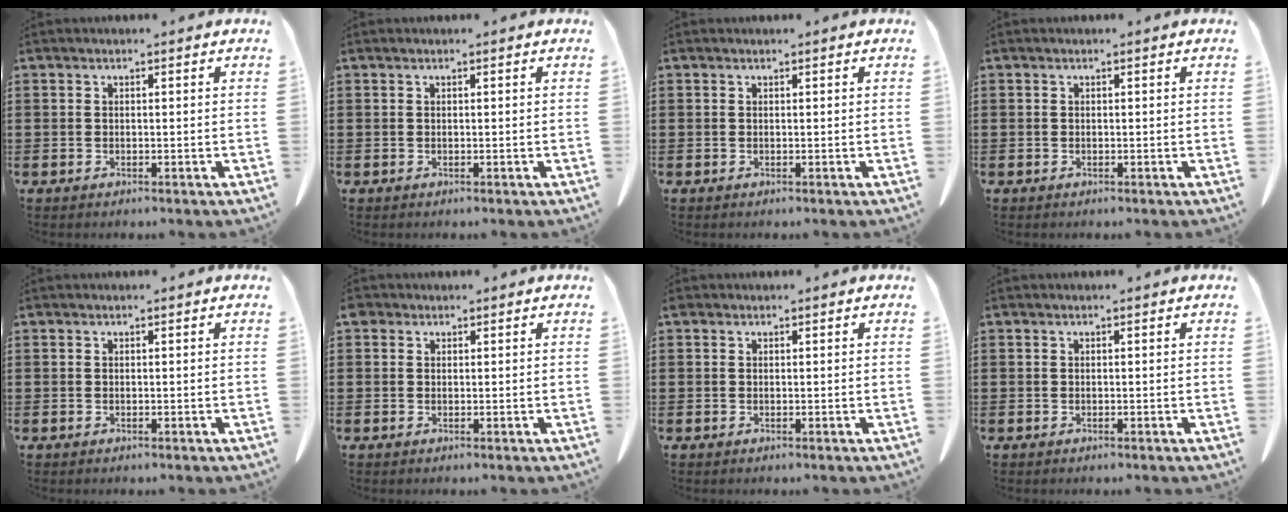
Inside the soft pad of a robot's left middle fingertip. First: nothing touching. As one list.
[{"total": 0.0}, {"total": 0.0}, {"total": 0.0}, {"total": 0.0}, {"total": 1.0, "force": [0.5, 0.8, 0.4], "torque": [-0.011, 0.005, 0.009]}, {"total": 0.0}, {"total": 0.0}]